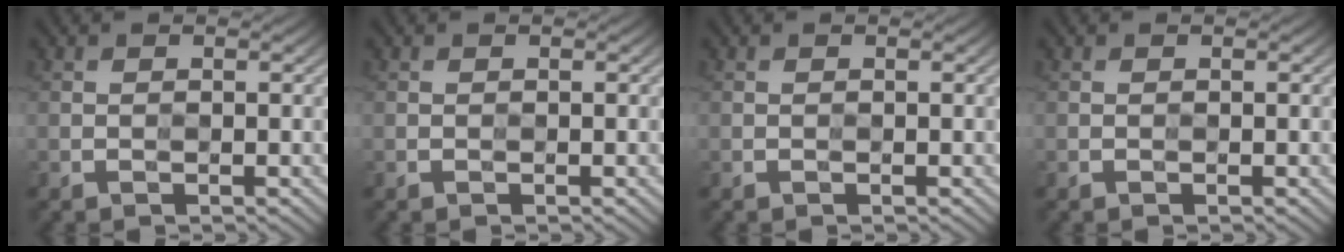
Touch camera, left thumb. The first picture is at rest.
{"total": 0.0}
{"total": 0.0}
{"total": 0.0}